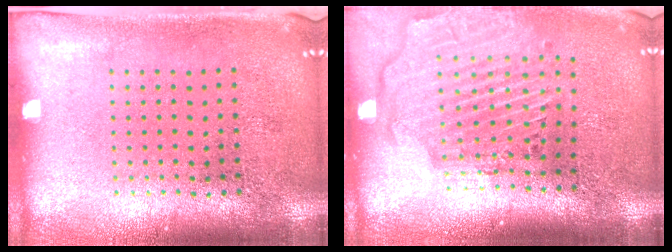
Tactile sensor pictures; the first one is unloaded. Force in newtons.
{"total": 2.8, "press": 2.3, "slide": 1.6}